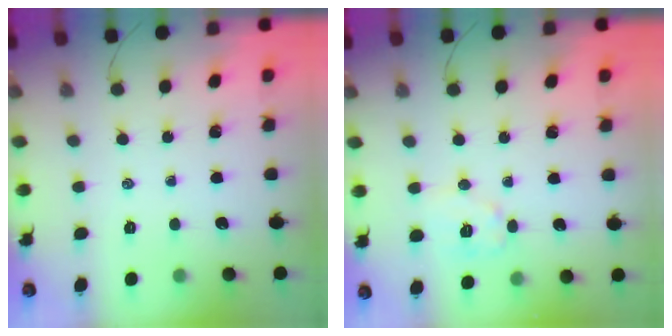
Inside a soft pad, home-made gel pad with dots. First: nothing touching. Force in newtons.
{"total": 7.4, "press": 7.4, "slide": 0.2}